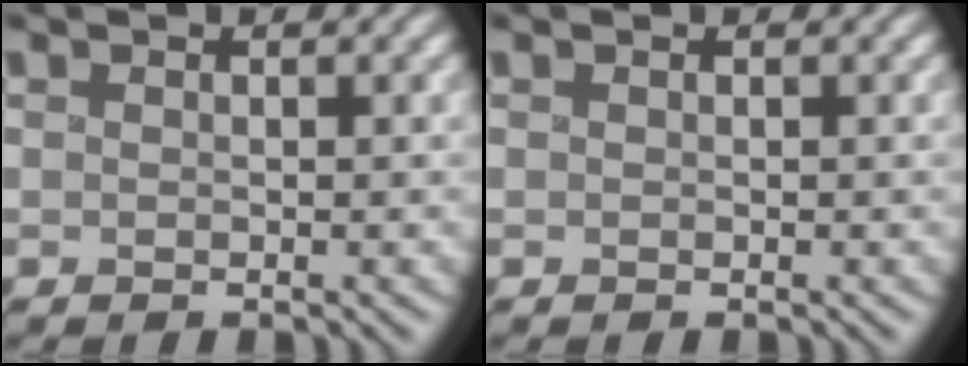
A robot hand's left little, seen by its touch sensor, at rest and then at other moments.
{"total": 0.0}